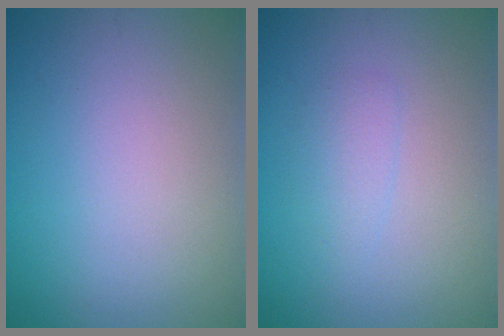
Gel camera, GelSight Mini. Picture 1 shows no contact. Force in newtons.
{"total": 1.3, "press": 1.3, "slide": 0.0}